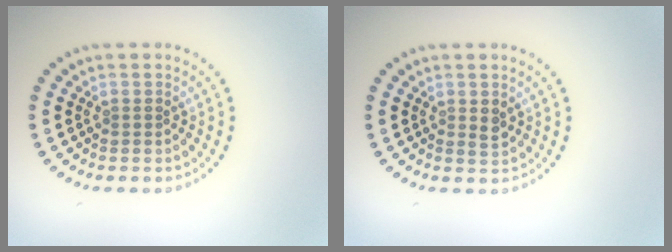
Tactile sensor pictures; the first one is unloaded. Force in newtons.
{"total": 1.1, "press": 1.0, "slide": 0.2}